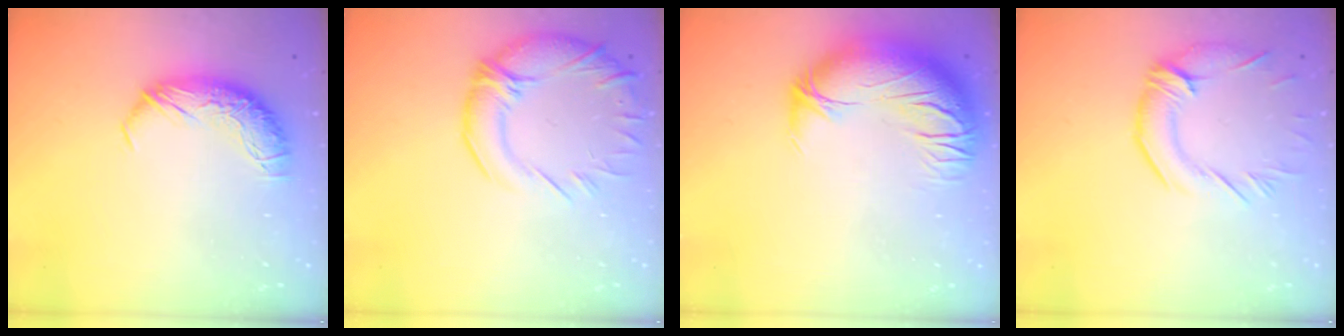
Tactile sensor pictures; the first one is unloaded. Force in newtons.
{"total": 7.7, "press": 6.0, "slide": 4.9}
{"total": 5.8, "press": 4.7, "slide": 3.5}
{"total": 2.9, "press": 2.5, "slide": 1.5}